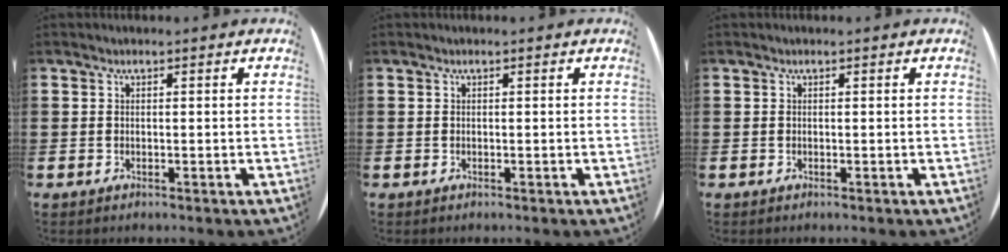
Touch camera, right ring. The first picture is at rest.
{"total": 0.0}
{"total": 0.0}